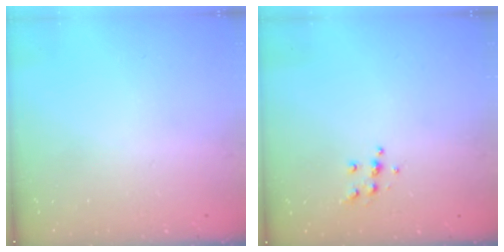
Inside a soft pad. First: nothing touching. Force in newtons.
{"total": 5.1, "press": 5.1, "slide": 0.5}